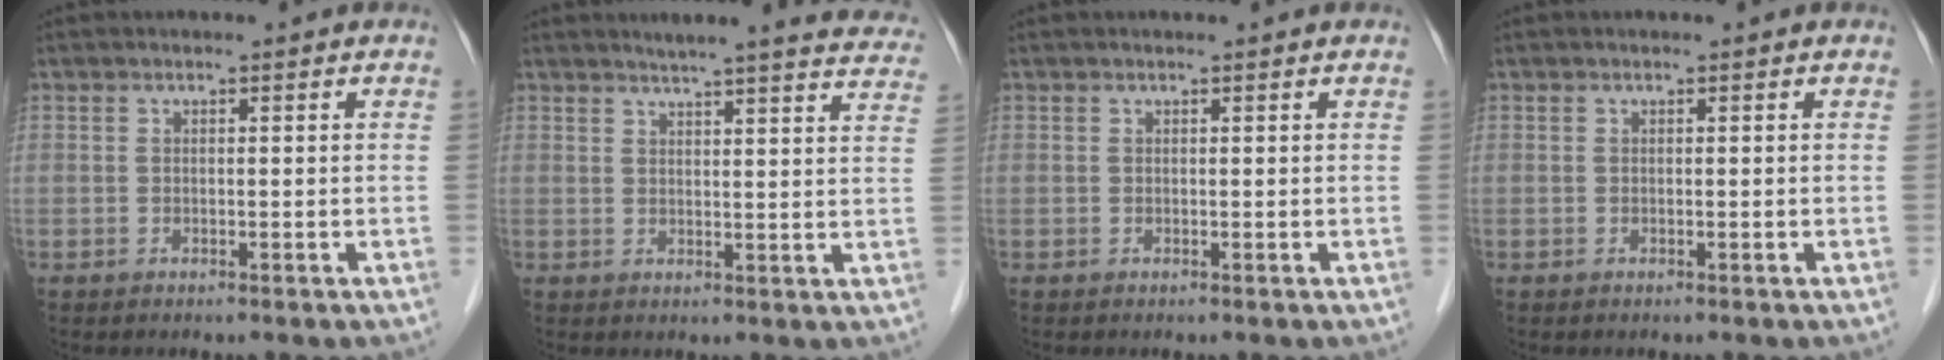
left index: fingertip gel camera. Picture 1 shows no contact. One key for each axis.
{"total": 18.9, "fx": 17.4, "fy": 1.8, "fz": 7.2, "tx": -0.089, "ty": -0.035, "tz": 0.193}
{"total": 0.6, "fx": 0.5, "fy": 0.0, "fz": 0.2, "tx": -0.003, "ty": 0.006, "tz": 0.008}
{"total": 0.0}